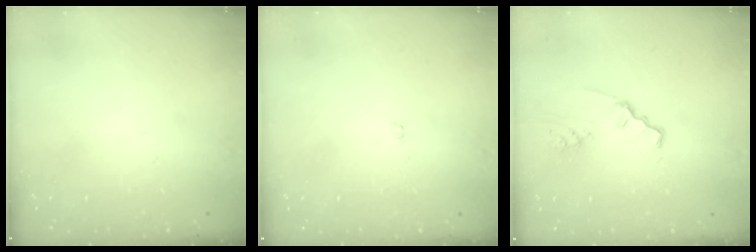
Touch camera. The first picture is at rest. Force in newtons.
{"total": 1.9, "press": 1.9, "slide": 0.3}
{"total": 1.5, "press": 1.5, "slide": 0.1}